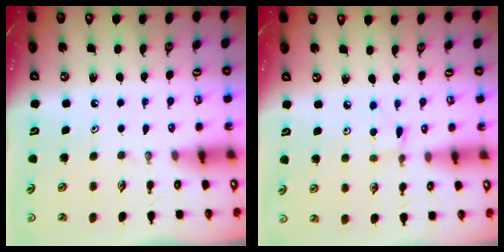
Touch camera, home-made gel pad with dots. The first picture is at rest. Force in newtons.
{"total": 0.8, "press": 0.8, "slide": 0.1}